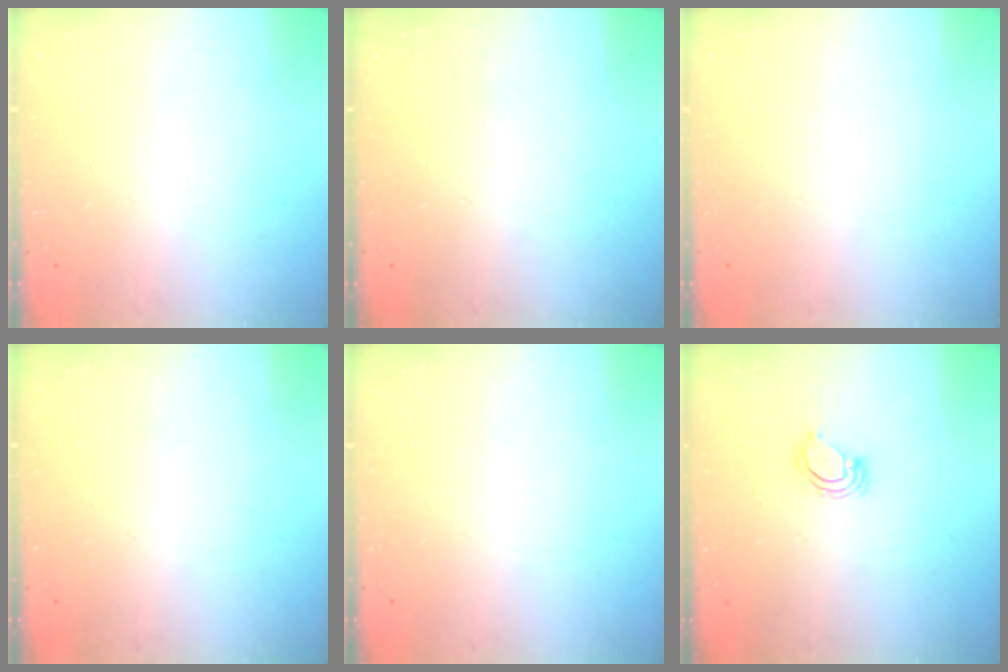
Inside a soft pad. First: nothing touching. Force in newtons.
{"total": 0.0}
{"total": 0.0}
{"total": 0.0}
{"total": 0.0}
{"total": 3.8, "press": 3.8, "slide": 0.3}